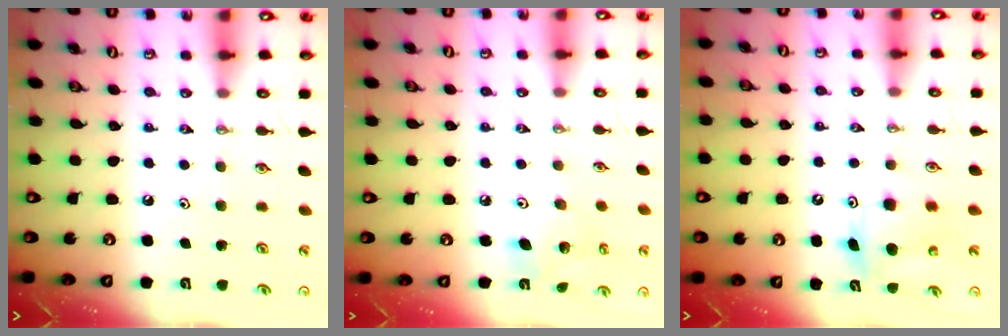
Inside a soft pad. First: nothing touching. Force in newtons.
{"total": 8.3, "press": 8.1, "slide": 2.0}
{"total": 8.9, "press": 8.9, "slide": 0.6}